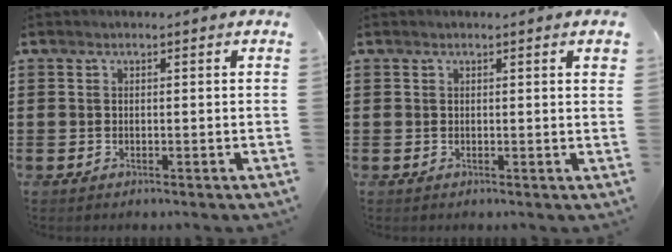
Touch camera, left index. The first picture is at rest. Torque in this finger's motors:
{"motor_torque": [-0.06, 0.05, 0.08, 0.01]}